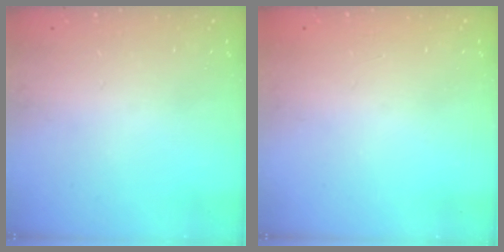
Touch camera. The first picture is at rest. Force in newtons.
{"total": 1.0, "press": 0.0, "slide": 1.0}